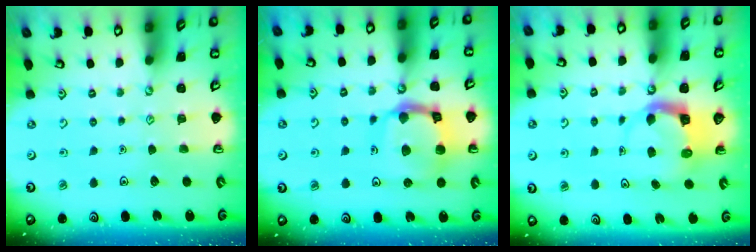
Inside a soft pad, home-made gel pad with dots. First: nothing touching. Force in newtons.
{"total": 14.9, "press": 14.8, "slide": 1.6}
{"total": 3.9, "press": 3.9, "slide": 0.3}